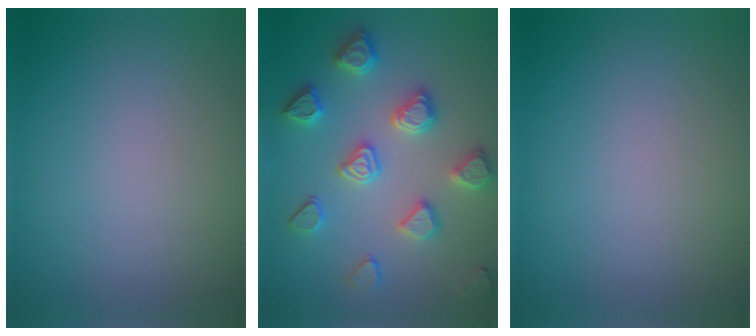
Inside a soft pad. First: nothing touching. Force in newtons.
{"total": 4.4, "press": 4.3, "slide": 0.7}
{"total": 0.0}